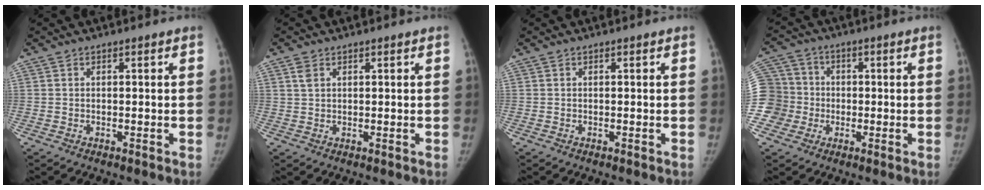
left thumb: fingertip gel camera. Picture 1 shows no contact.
{"total": 2.2, "force": [1.2, 1.4, 1.2], "torque": [-0.024, 0.000, 0.027]}
{"total": 0.0}
{"total": 10.7, "force": [-1.4, 10.5, 1.4], "torque": [-0.014, 0.036, -0.023]}